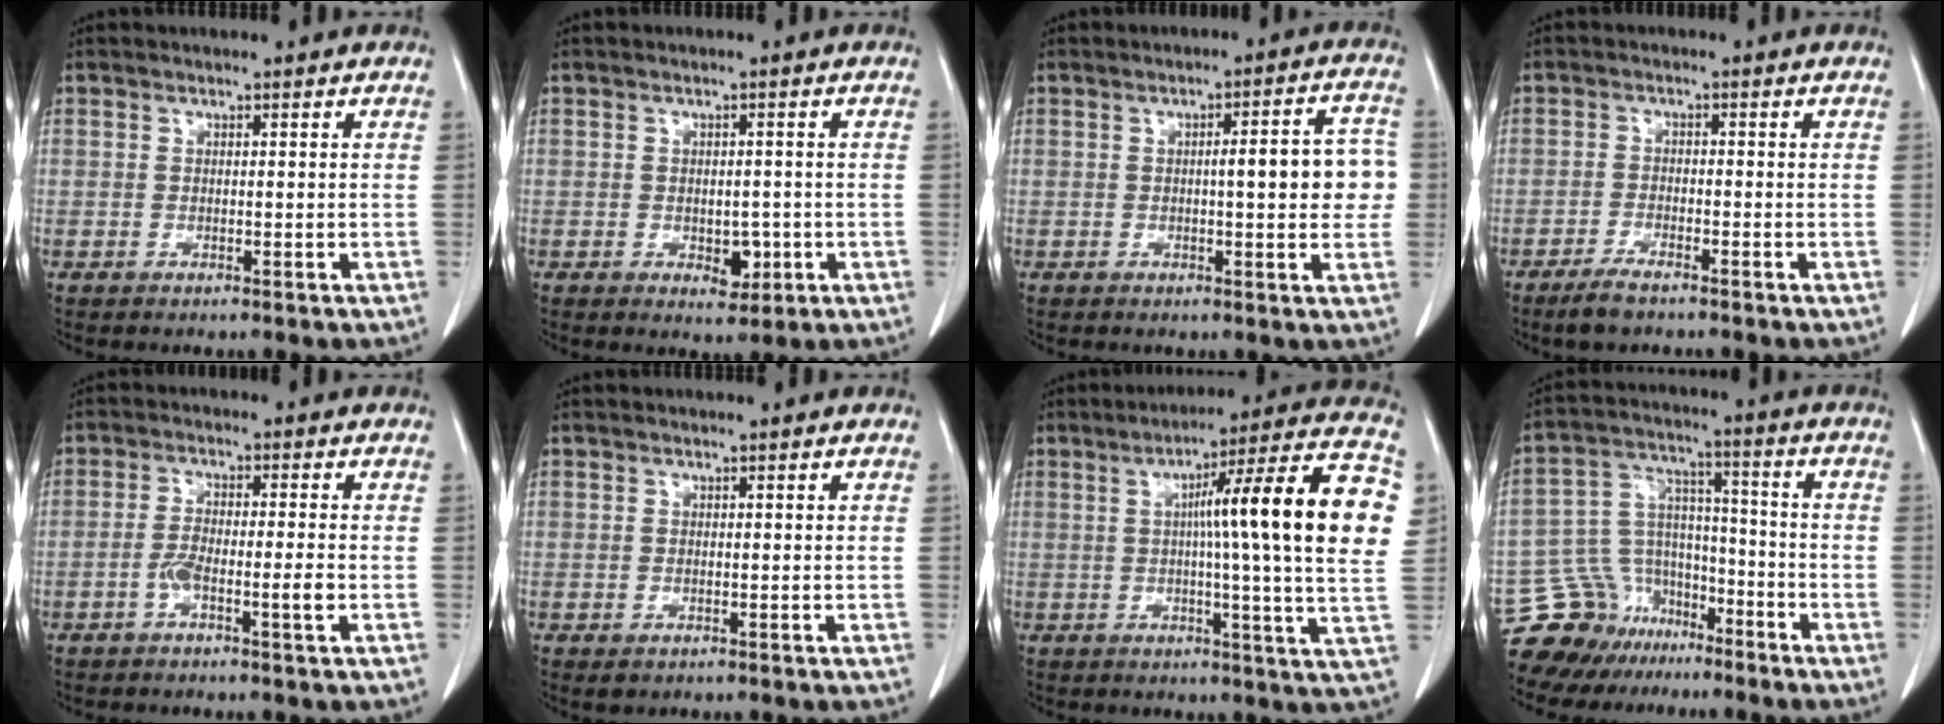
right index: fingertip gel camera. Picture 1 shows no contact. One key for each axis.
{"total": 3.3, "fx": -0.8, "fy": 2.0, "fz": 2.4, "tx": -0.029, "ty": -0.001, "tz": -0.002}
{"total": 8.3, "fx": 0.1, "fy": 1.8, "fz": 8.1, "tx": -0.099, "ty": 0.022, "tz": 0.000}
{"total": 3.3, "fx": -2.6, "fy": 0.6, "fz": 1.9, "tx": -0.043, "ty": -0.005, "tz": -0.047}
{"total": 4.4, "fx": -1.6, "fy": 0.4, "fz": 4.1, "tx": -0.077, "ty": 0.005, "tz": -0.029}
{"total": 0.9, "fx": -0.2, "fy": 0.8, "fz": 0.2, "tx": -0.004, "ty": 0.003, "tz": 0.002}
{"total": 19.9, "fx": 3.2, "fy": -0.4, "fz": 19.7, "tx": -0.252, "ty": 0.014, "tz": 0.030}
{"total": 12.3, "fx": -9.5, "fy": 7.7, "fz": 1.5, "tx": -0.038, "ty": 0.066, "tz": -0.159}